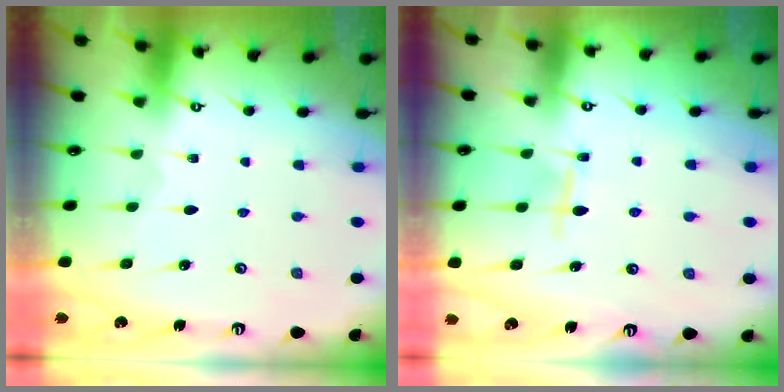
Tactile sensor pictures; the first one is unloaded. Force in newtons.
{"total": 5.8, "press": 5.8, "slide": 0.8}